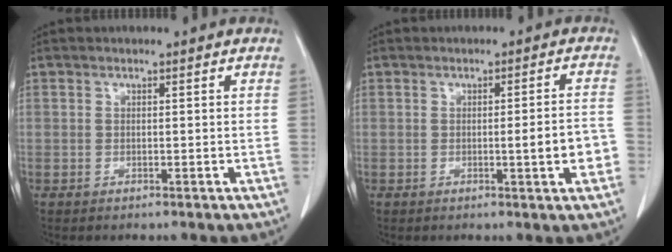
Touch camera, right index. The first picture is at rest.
{"total": 4.9, "force": [-1.3, 0.3, 4.7], "torque": [-0.061, 0.003, -0.016]}